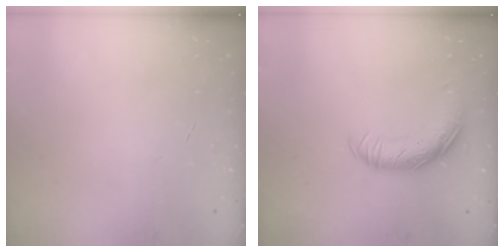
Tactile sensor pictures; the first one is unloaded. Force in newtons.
{"total": 14.7, "press": 14.7, "slide": 0.4}